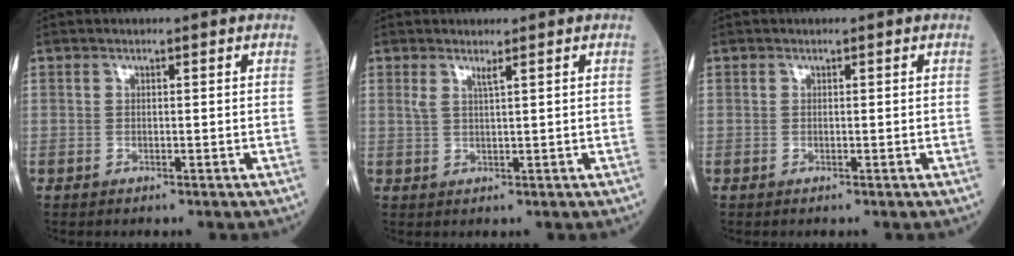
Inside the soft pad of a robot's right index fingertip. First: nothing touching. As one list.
[{"total": 1.6, "force": [1.0, -0.3, 1.2], "torque": [-0.029, -0.003, 0.022]}, {"total": 0.0}]